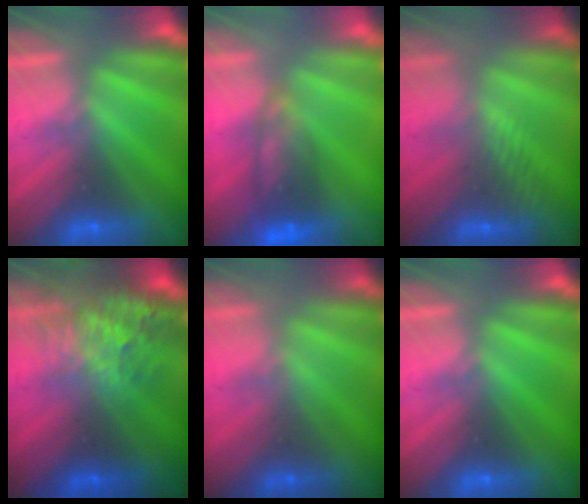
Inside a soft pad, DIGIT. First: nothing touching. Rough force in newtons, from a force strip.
{"total": 7.4}
{"total": 2.4}
{"total": 6.9}
{"total": 1.7}
{"total": 0.0}